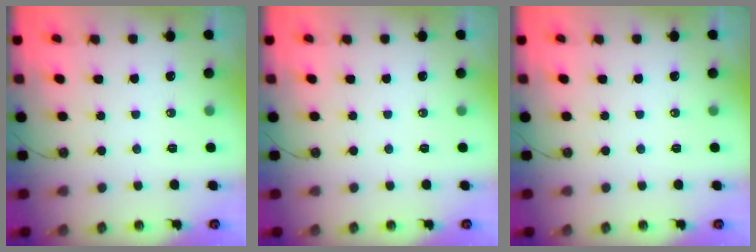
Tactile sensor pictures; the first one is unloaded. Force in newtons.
{"total": 0.0}
{"total": 0.0}